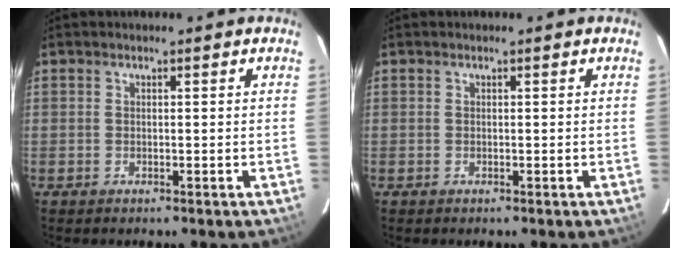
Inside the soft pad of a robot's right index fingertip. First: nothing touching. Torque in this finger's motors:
{"motor_torque": [0.00, 0.00, 0.06, 0.00]}